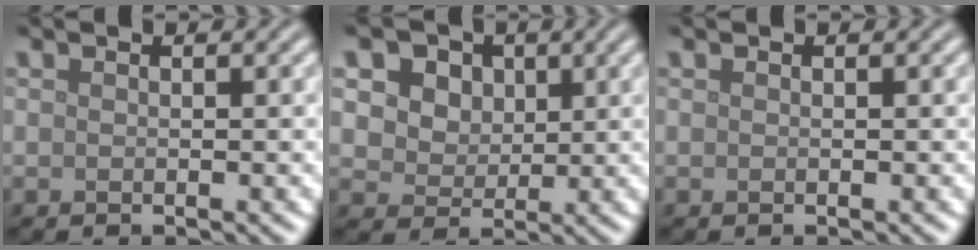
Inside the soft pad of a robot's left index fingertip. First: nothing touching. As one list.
[{"total": 10.7, "force": [5.1, 7.8, 5.2], "torque": [-0.095, 0.029, 0.066]}, {"total": 0.0}]